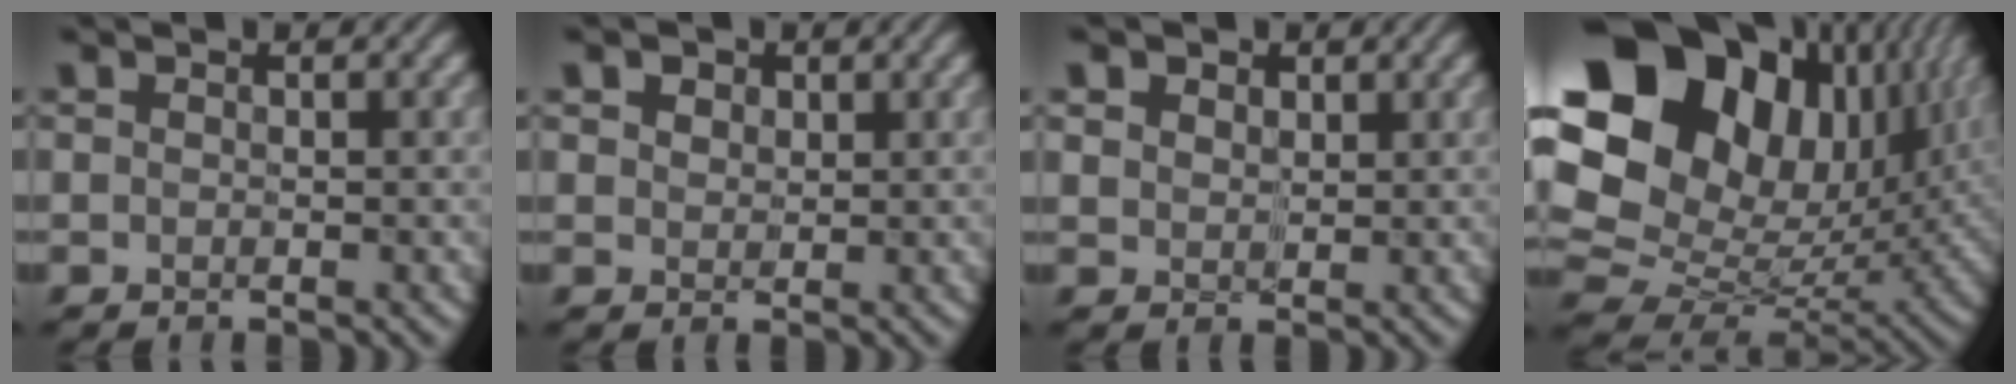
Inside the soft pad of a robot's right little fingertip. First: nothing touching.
{"total": 2.2, "force": [1.1, 1.6, 1.0], "torque": [-0.029, 0.006, 0.017]}
{"total": 2.4, "force": [1.4, 1.7, 0.9], "torque": [-0.033, -0.001, 0.025]}
{"total": 21.4, "force": [7.4, 15.1, 13.3], "torque": [-0.294, 0.045, 0.137]}